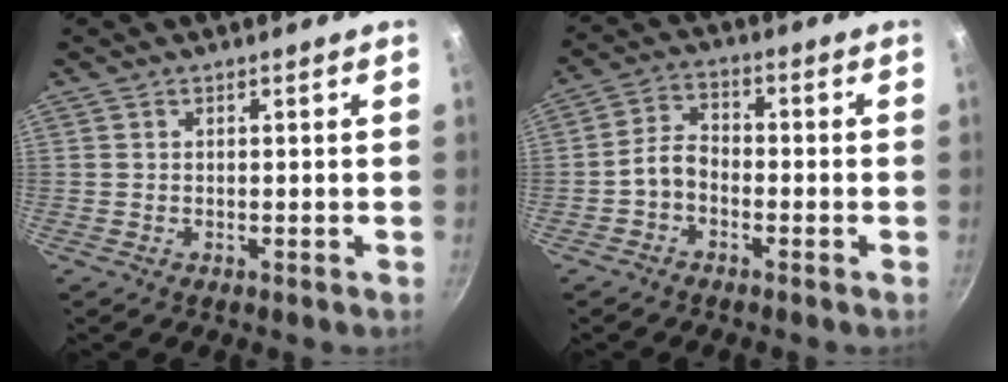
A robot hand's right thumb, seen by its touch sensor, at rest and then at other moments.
{"total": 4.9, "force": [-2.0, 3.3, 3.0], "torque": [-0.050, 0.032, -0.048]}